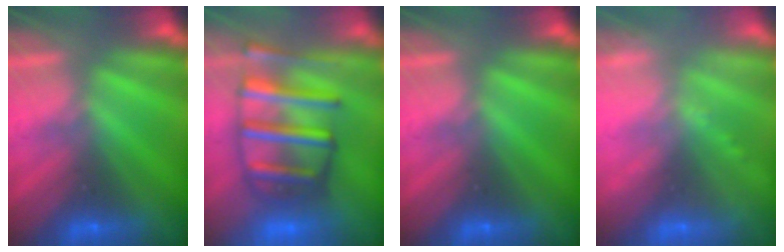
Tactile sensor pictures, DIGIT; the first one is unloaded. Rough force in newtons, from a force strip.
{"total": 8.6}
{"total": 0.0}
{"total": 2.4}